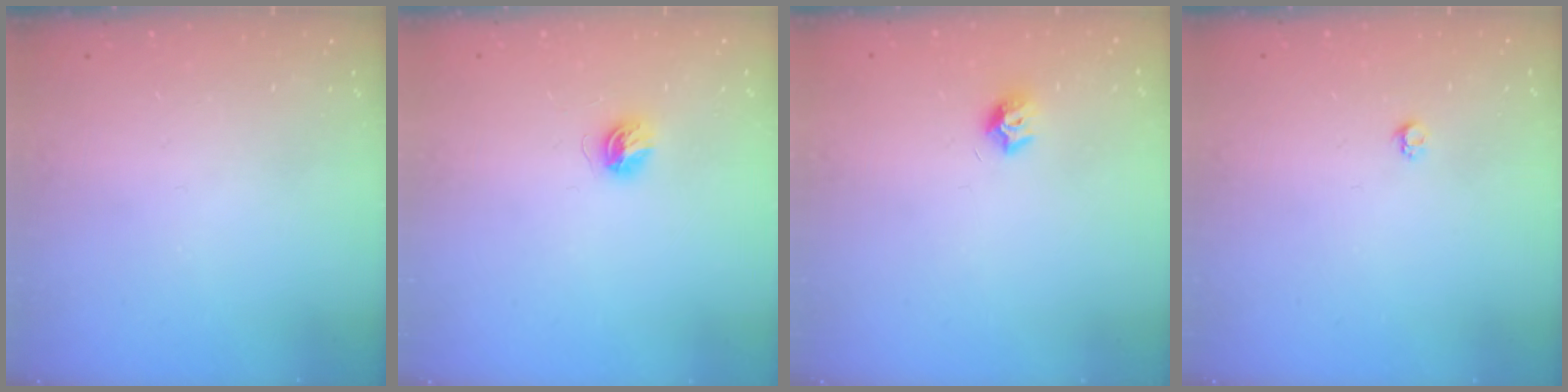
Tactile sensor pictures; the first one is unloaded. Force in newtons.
{"total": 4.6, "press": 4.6, "slide": 0.6}
{"total": 7.6, "press": 7.6, "slide": 0.7}
{"total": 3.2, "press": 3.2, "slide": 0.3}